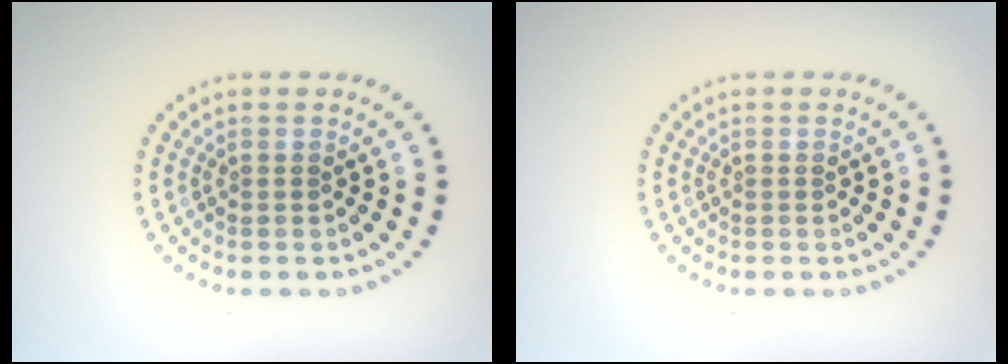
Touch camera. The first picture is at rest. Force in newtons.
{"total": 0.0}